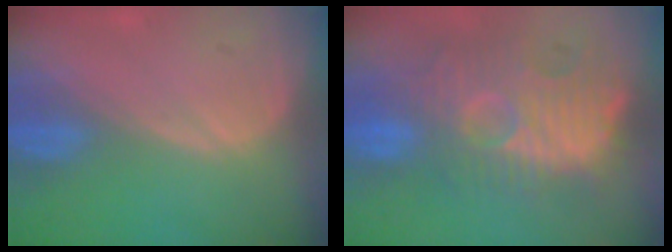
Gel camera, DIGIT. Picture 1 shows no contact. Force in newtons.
{"total": 12.4, "press": 12.0, "slide": 3.4}